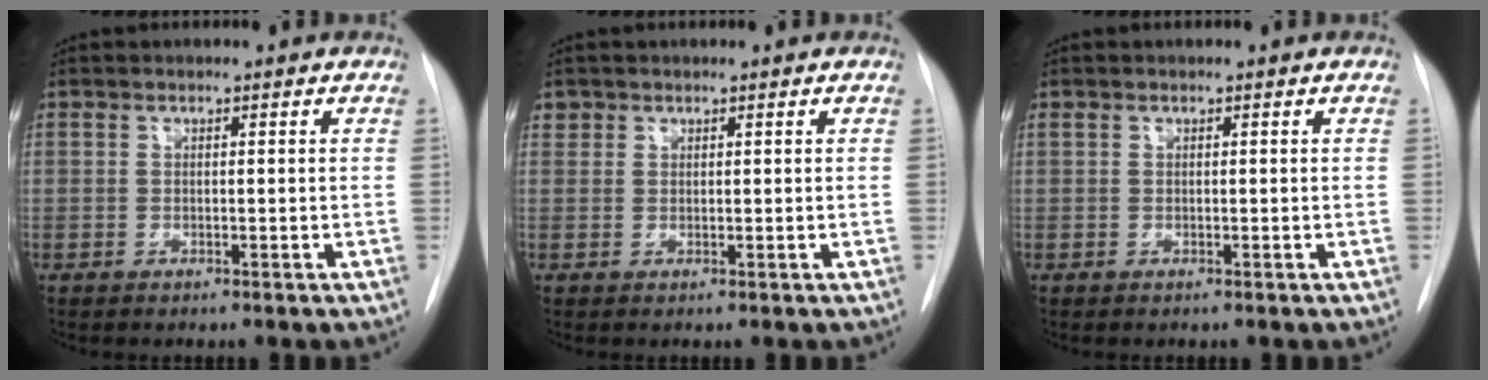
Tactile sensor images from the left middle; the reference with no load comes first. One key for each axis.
{"total": 1.1, "fx": 0.7, "fy": 0.9, "fz": 0.0, "tx": 0.010, "ty": 0.004, "tz": 0.010}
{"total": 0.0}